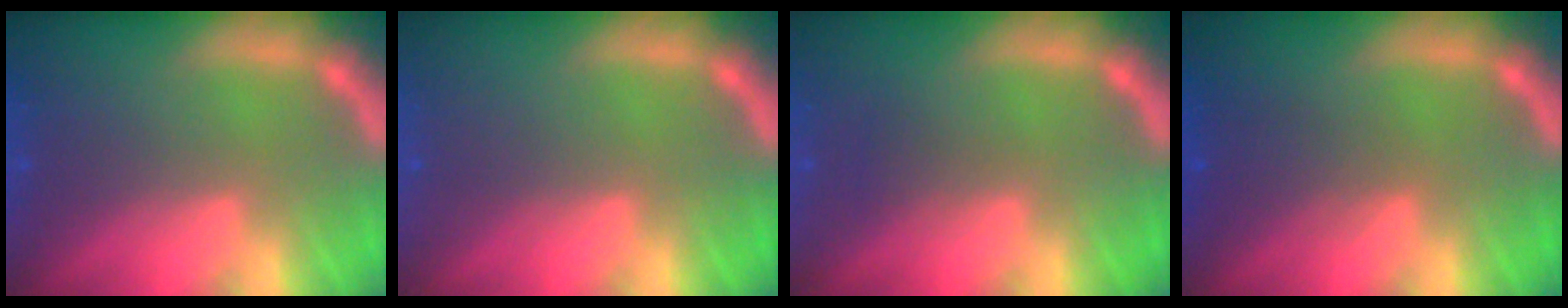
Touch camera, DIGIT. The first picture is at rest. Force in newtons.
{"total": 0.0}
{"total": 1.0}
{"total": 2.5}